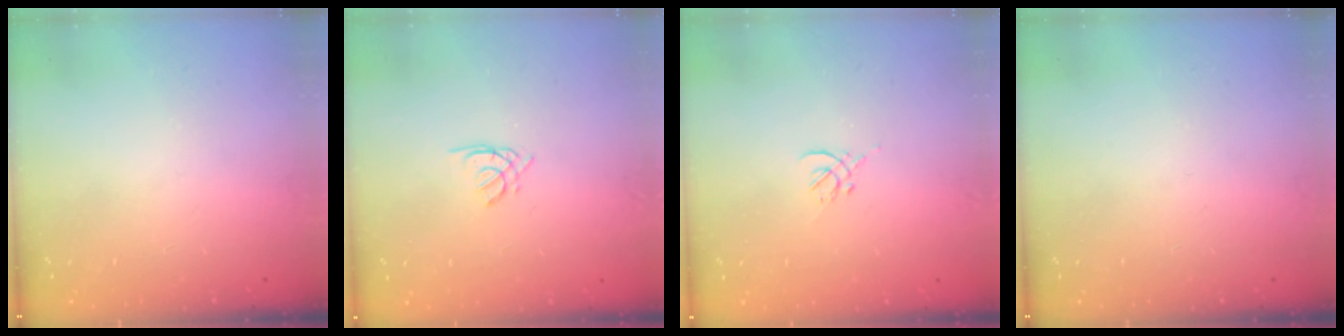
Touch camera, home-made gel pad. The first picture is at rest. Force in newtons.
{"total": 1.4, "press": 1.3, "slide": 0.3}
{"total": 0.0}
{"total": 0.0}